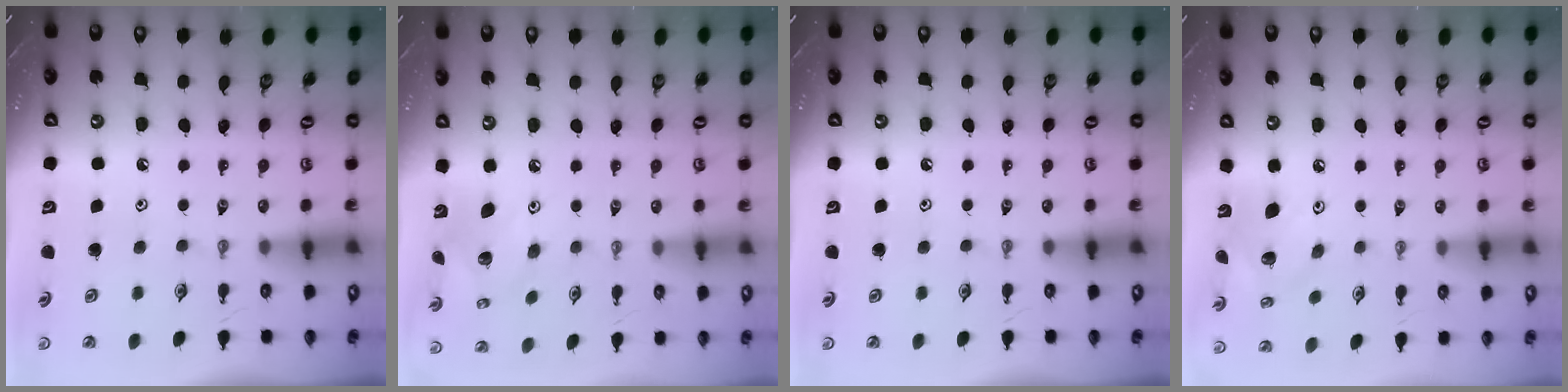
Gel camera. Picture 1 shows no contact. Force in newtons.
{"total": 8.6, "press": 8.5, "slide": 0.6}
{"total": 0.0}
{"total": 11.0, "press": 10.8, "slide": 2.1}